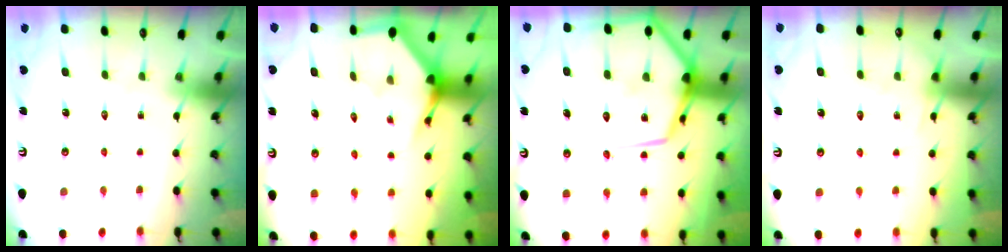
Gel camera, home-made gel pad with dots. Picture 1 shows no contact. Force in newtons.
{"total": 3.4, "press": 3.4, "slide": 0.2}
{"total": 16.5, "press": 16.5, "slide": 1.6}
{"total": 5.0, "press": 5.0, "slide": 0.6}